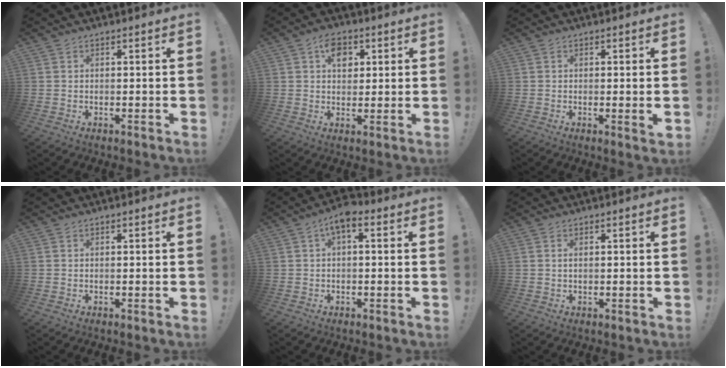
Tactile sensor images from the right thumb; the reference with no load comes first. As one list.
[{"total": 7.0, "force": [2.7, 4.9, 4.2], "torque": [-0.056, -0.001, 0.047]}, {"total": 2.1, "force": [0.1, 0.0, 2.1], "torque": [-0.024, -0.008, 0.001]}, {"total": 0.0}, {"total": 5.0, "force": [1.3, 1.7, 4.5], "torque": [-0.069, -0.007, 0.019]}, {"total": 0.8, "force": [0.1, 0.2, 0.7], "torque": [-0.017, 0.002, 0.002]}]